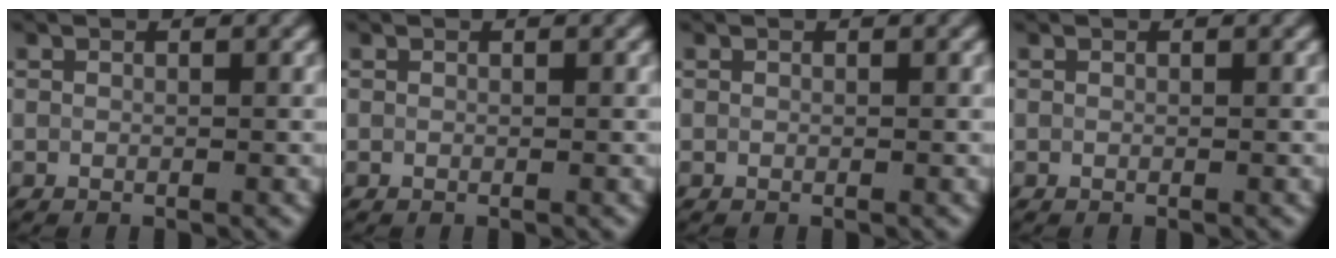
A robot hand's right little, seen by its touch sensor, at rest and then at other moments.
{"total": 0.0}
{"total": 0.0}
{"total": 0.0}